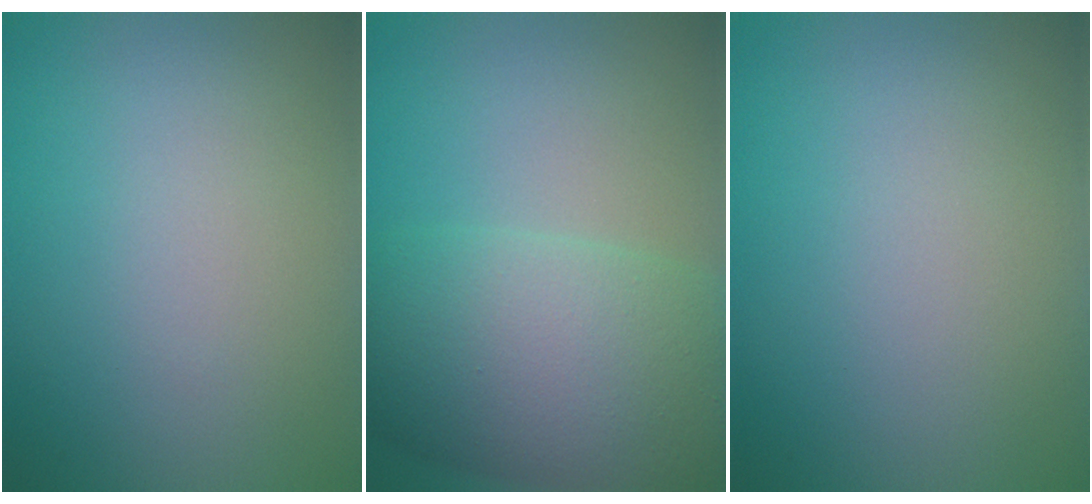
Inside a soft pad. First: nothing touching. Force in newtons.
{"total": 9.6, "press": 9.6, "slide": 0.3}
{"total": 0.0}